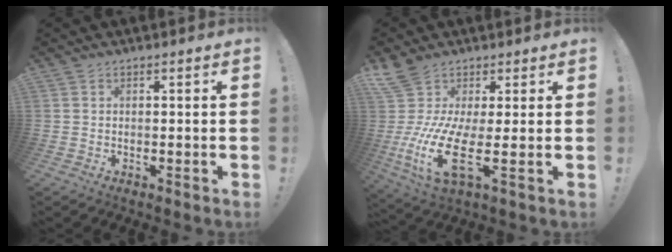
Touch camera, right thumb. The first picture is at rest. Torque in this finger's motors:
{"motor_torque": [1.73, 1.71, 1.13, -0.11, 0.28]}